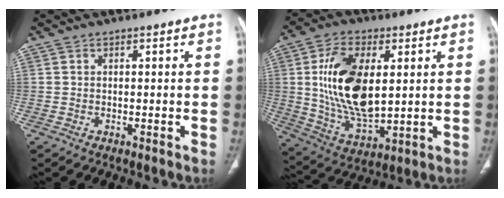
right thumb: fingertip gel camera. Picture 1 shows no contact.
{"total": 18.1, "force": [3.0, 9.6, 15.0], "torque": [-0.268, -0.016, 0.065]}